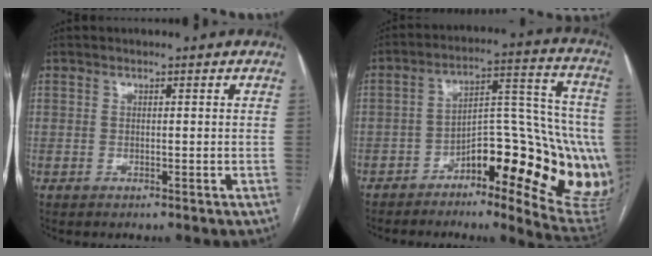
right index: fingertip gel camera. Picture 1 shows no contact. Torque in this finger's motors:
{"motor_torque": [1.04, -0.59, 0.63, 0.13]}